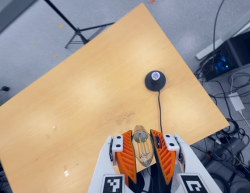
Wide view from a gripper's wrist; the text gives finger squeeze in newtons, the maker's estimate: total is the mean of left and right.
{"total": 22.0, "left": 23.6, "right": 20.5}